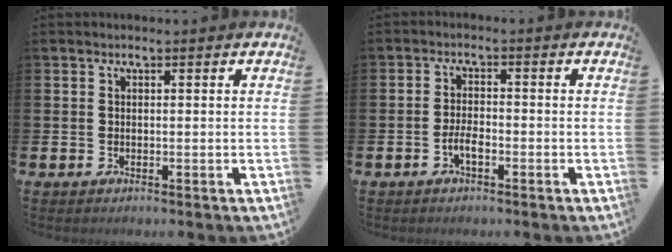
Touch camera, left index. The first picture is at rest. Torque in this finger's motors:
{"motor_torque": [0.47, 0.53, 0.05, 0.07]}